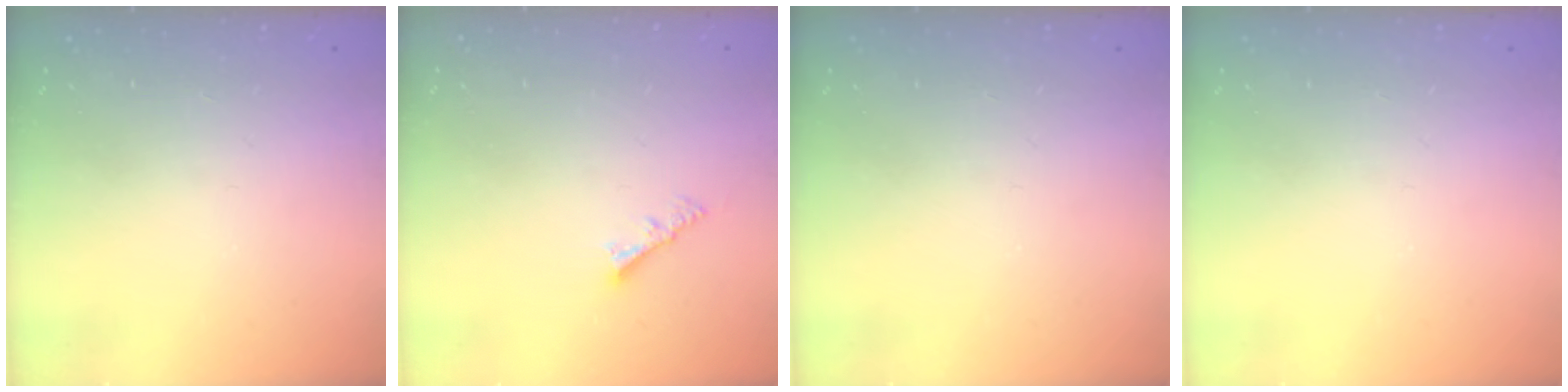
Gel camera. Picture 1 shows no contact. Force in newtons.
{"total": 3.0, "press": 3.0, "slide": 0.1}
{"total": 0.0}
{"total": 0.0}